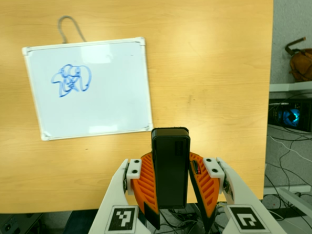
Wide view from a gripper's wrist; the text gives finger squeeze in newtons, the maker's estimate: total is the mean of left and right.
{"total": 8.1, "left": 7.6, "right": 8.7}